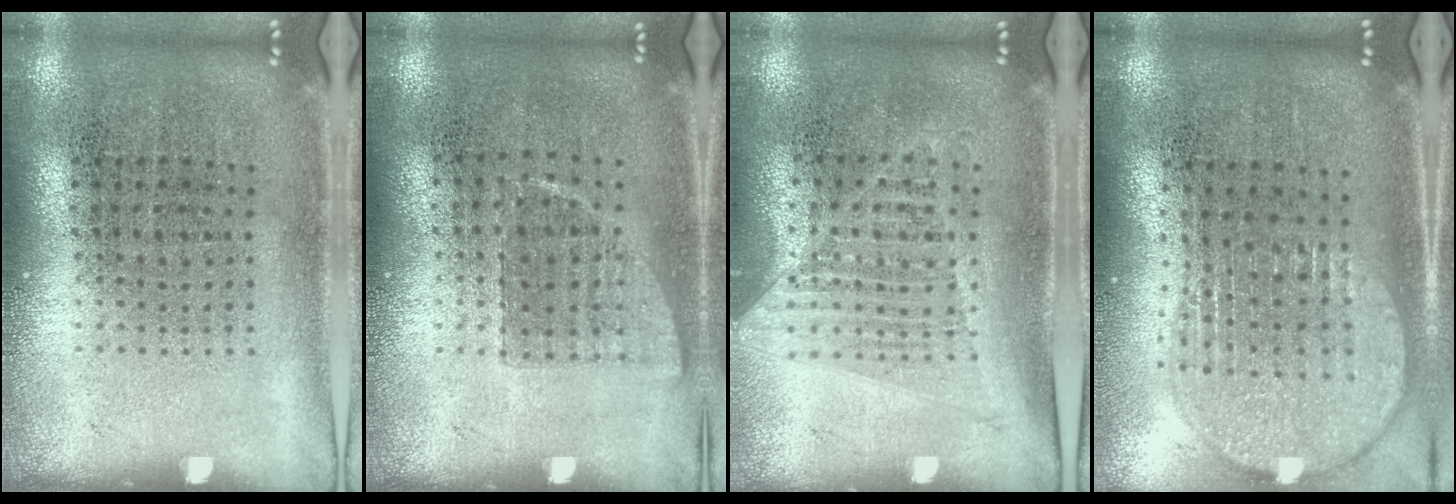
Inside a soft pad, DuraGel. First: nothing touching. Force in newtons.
{"total": 0.7, "press": 0.7, "slide": 0.2}
{"total": 1.2, "press": 1.1, "slide": 0.5}
{"total": 1.9, "press": 1.6, "slide": 1.0}